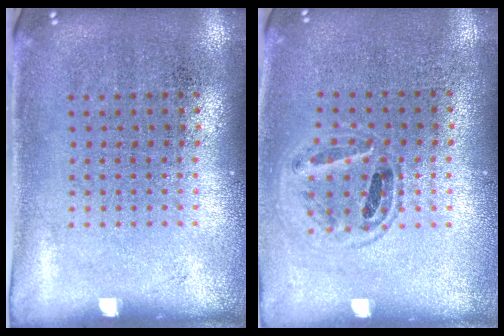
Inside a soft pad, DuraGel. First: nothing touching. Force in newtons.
{"total": 1.0, "press": 1.0, "slide": 0.3}